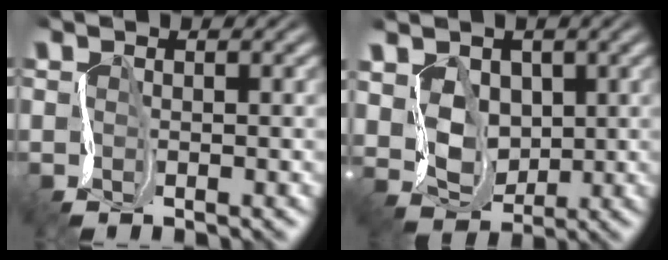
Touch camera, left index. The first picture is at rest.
{"total": 3.8, "force": [1.7, 3.1, 1.4], "torque": [-0.047, -0.001, 0.045]}